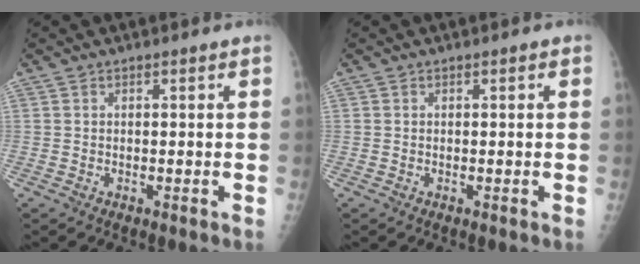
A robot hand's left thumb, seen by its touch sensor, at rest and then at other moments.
{"total": 0.0}